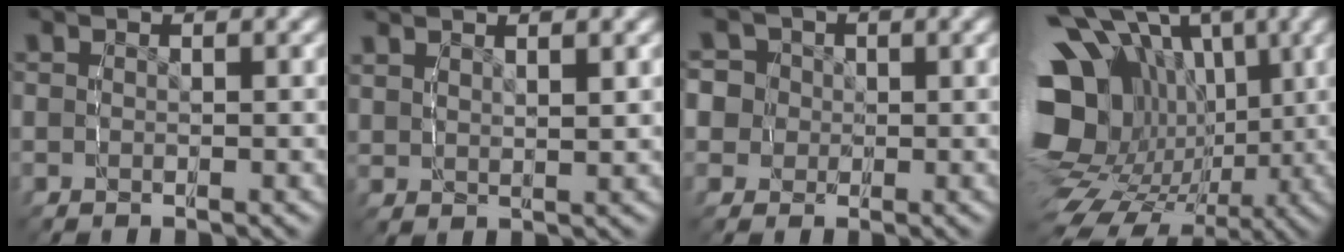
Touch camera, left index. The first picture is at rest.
{"total": 2.1, "force": [1.9, 0.0, 1.0], "torque": [-0.014, -0.002, 0.043]}
{"total": 7.5, "force": [0.7, 6.9, 2.9], "torque": [-0.074, -0.018, 0.011]}
{"total": 19.6, "force": [0.5, 15.9, 11.4], "torque": [-0.223, -0.055, 0.015]}